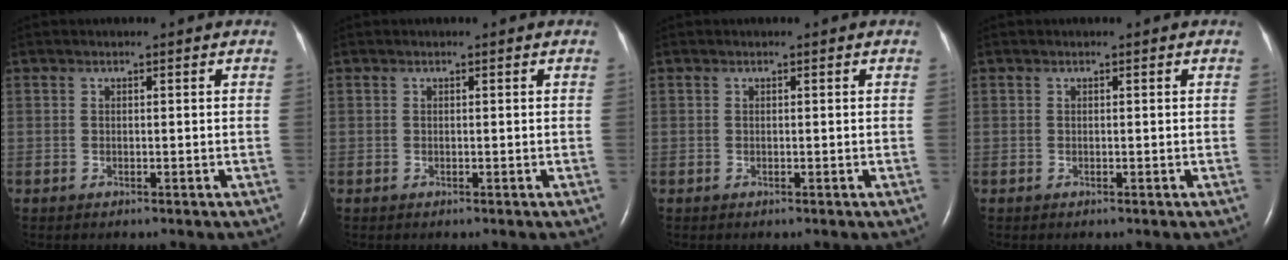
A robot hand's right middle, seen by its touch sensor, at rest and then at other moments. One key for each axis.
{"total": 0.0}
{"total": 0.0}
{"total": 0.0}